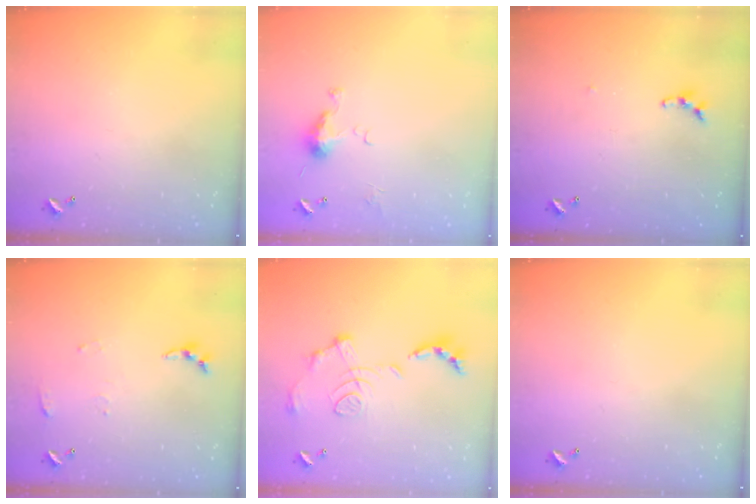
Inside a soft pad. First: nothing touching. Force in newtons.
{"total": 5.0, "press": 5.0, "slide": 0.7}
{"total": 4.6, "press": 4.5, "slide": 0.7}
{"total": 4.3, "press": 4.3, "slide": 0.5}
{"total": 1.5, "press": 0.8, "slide": 1.3}
{"total": 0.0}